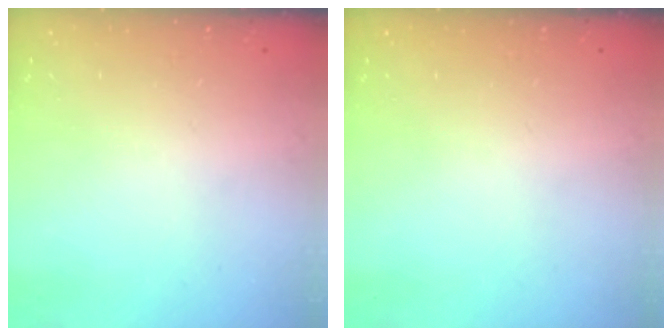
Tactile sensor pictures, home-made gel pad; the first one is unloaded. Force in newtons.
{"total": 0.0}